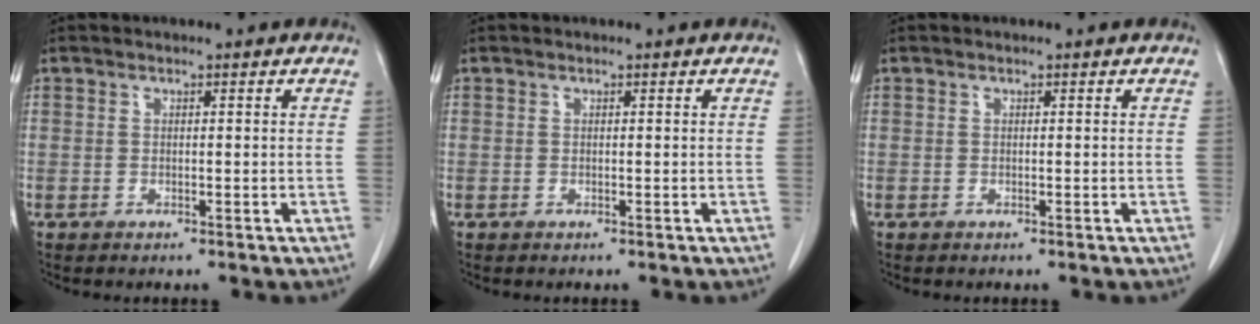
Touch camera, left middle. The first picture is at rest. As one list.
[{"total": 0.0}, {"total": 0.0}]